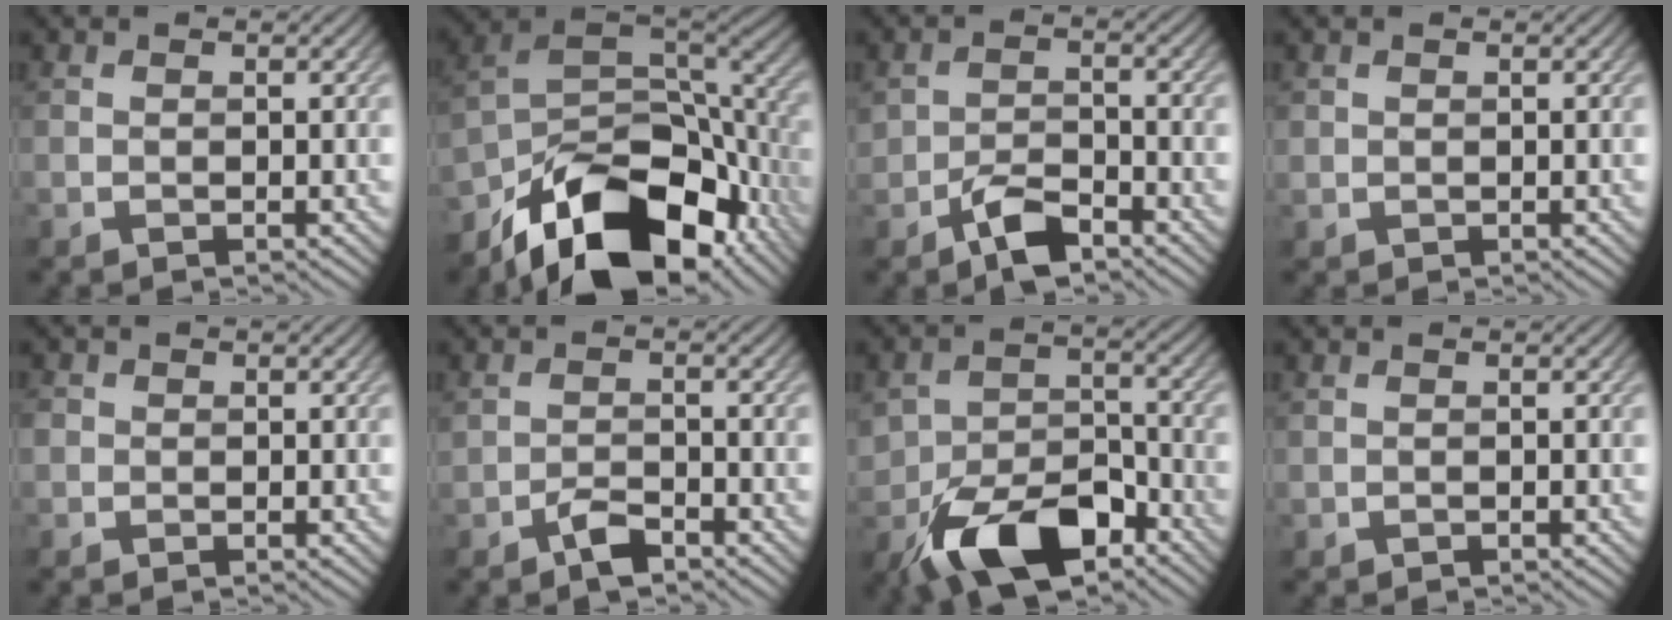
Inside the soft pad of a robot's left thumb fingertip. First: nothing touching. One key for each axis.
{"total": 15.6, "fx": -9.6, "fy": 8.0, "fz": 9.4, "tx": -0.188, "ty": -0.026, "tz": -0.154}
{"total": 3.9, "fx": -2.6, "fy": 1.8, "fz": 2.2, "tx": -0.038, "ty": 0.003, "tz": -0.054}
{"total": 0.5, "fx": 0.1, "fy": 0.5, "fz": 0.1, "tx": 0.001, "ty": -0.002, "tz": 0.002}
{"total": 1.4, "fx": -0.3, "fy": 1.4, "fz": 0.4, "tx": -0.004, "ty": -0.001, "tz": -0.009}
{"total": 2.2, "fx": -1.7, "fy": 0.8, "fz": 1.2, "tx": -0.020, "ty": 0.005, "tz": -0.035}
{"total": 11.7, "fx": -7.1, "fy": 6.0, "fz": 7.1, "tx": -0.136, "ty": -0.013, "tz": -0.127}
{"total": 0.0}